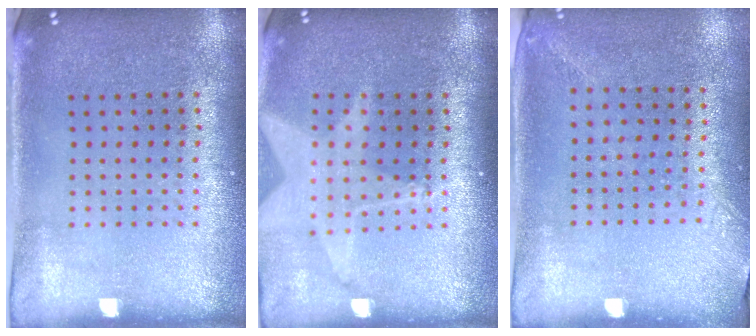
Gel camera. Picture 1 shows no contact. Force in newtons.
{"total": 1.8, "press": 1.5, "slide": 1.0}
{"total": 1.4, "press": 1.1, "slide": 0.9}